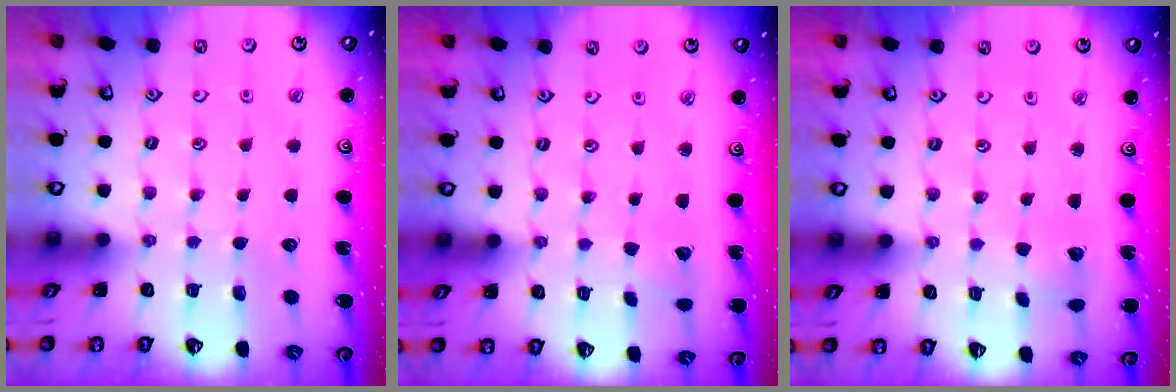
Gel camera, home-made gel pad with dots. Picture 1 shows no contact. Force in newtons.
{"total": 1.7, "press": 1.7, "slide": 0.1}
{"total": 3.3, "press": 3.3, "slide": 0.1}